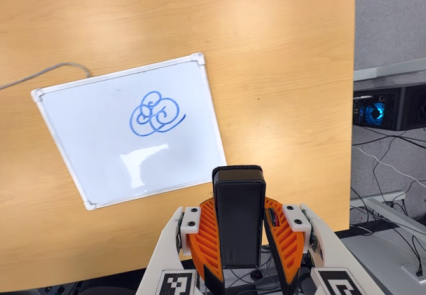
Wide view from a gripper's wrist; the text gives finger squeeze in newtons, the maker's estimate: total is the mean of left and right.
{"total": 8.8, "left": 7.4, "right": 10.2}